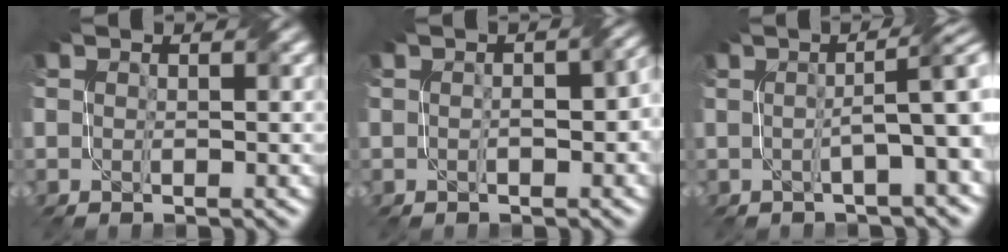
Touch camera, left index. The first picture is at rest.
{"total": 4.3, "force": [-0.2, 2.1, 3.8], "torque": [-0.038, 0.002, 0.000]}
{"total": 4.9, "force": [0.2, 0.9, 4.8], "torque": [-0.063, 0.017, -0.002]}